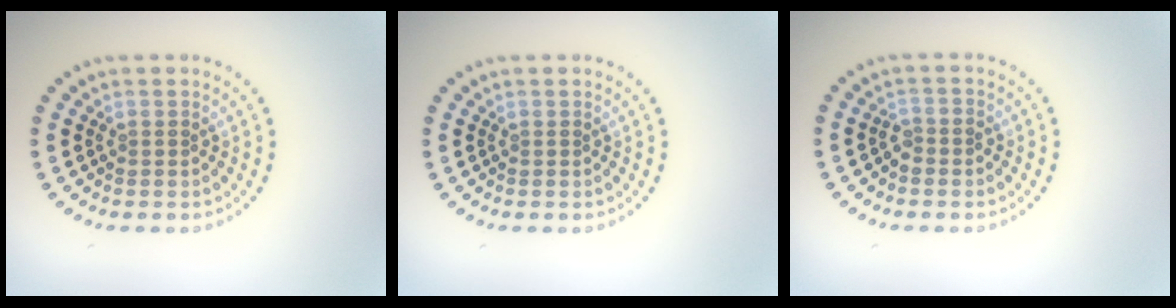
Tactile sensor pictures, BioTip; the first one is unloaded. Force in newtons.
{"total": 0.0}
{"total": 1.0, "press": 0.9, "slide": 0.4}